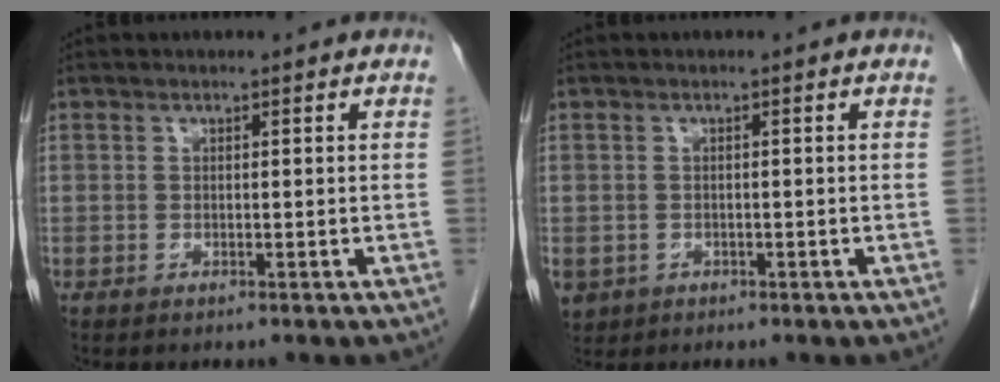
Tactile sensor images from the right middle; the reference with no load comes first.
{"total": 4.0, "force": [-1.7, 3.4, 1.1], "torque": [-0.030, -0.002, -0.022]}